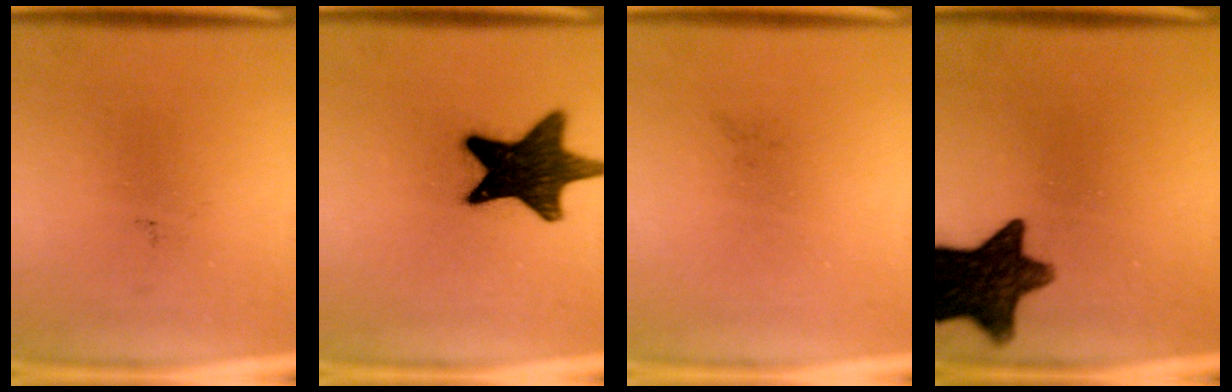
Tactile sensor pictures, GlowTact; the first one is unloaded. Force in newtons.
{"total": 16.2}
{"total": 0.0}
{"total": 12.8}